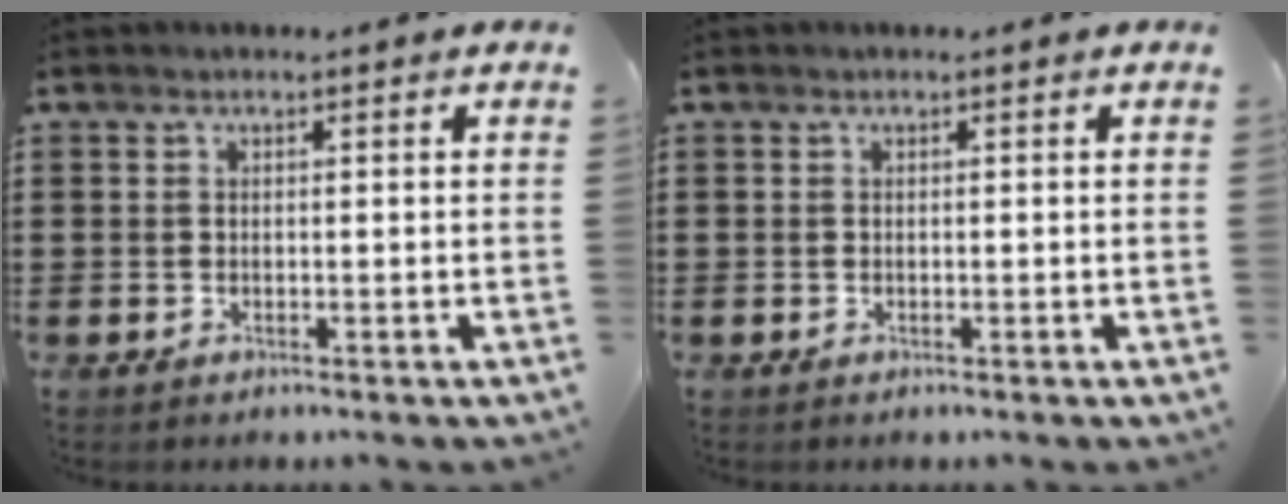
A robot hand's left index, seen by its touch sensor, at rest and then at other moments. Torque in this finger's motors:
{"motor_torque": [-0.28, 0.37, 0.00, 0.00]}